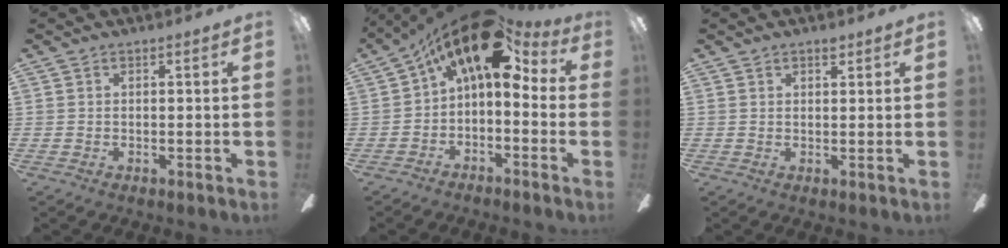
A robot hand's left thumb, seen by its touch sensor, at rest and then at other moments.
{"total": 14.7, "force": [7.1, 6.9, 11.0], "torque": [-0.173, -0.026, 0.122]}
{"total": 1.6, "force": [1.3, 0.8, 0.5], "torque": [0.006, -0.006, 0.021]}